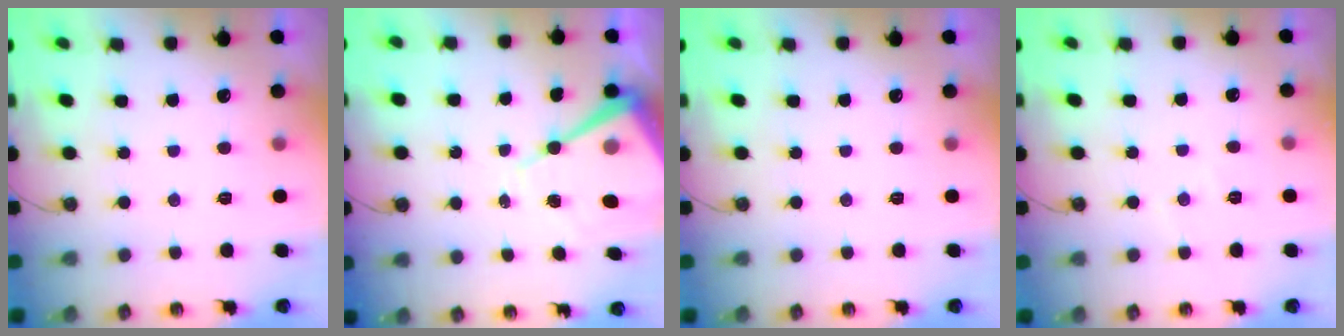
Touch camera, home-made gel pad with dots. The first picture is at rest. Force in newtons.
{"total": 14.4, "press": 14.4, "slide": 1.3}
{"total": 0.0}
{"total": 4.7, "press": 4.6, "slide": 0.9}